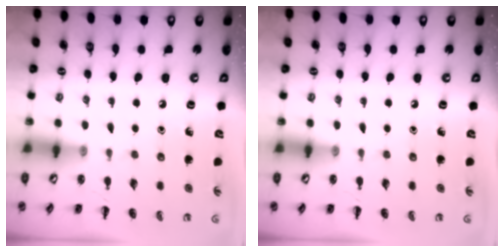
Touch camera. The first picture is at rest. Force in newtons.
{"total": 0.0}